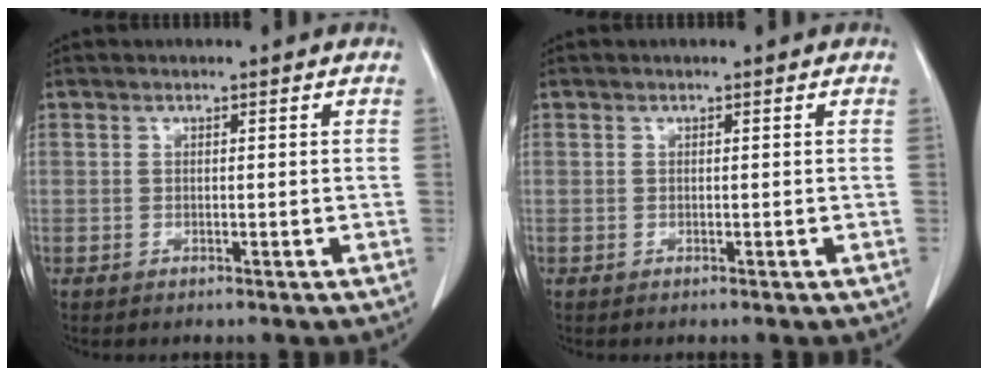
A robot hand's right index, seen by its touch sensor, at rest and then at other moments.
{"total": 0.0}